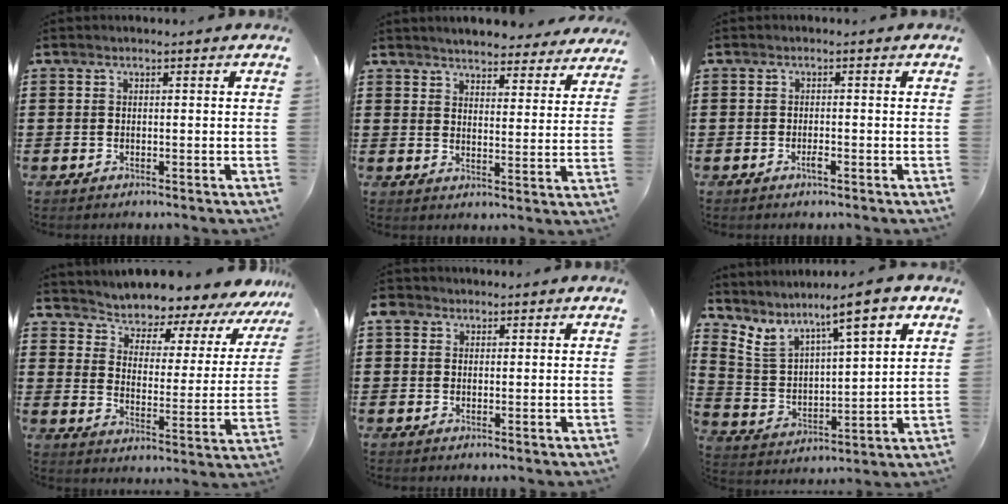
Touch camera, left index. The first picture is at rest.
{"total": 4.3, "force": [4.3, 0.0, 0.0], "torque": [-0.021, -0.025, 0.076]}
{"total": 1.2, "force": [-0.6, 0.3, 1.0], "torque": [-0.021, -0.005, -0.010]}
{"total": 3.9, "force": [3.8, 0.9, -0.3], "torque": [-0.025, -0.044, 0.057]}
{"total": 2.1, "force": [1.1, 1.7, 0.5], "torque": [-0.018, 0.010, 0.020]}
{"total": 8.5, "force": [6.7, 2.3, 4.7], "torque": [-0.113, -0.030, 0.110]}